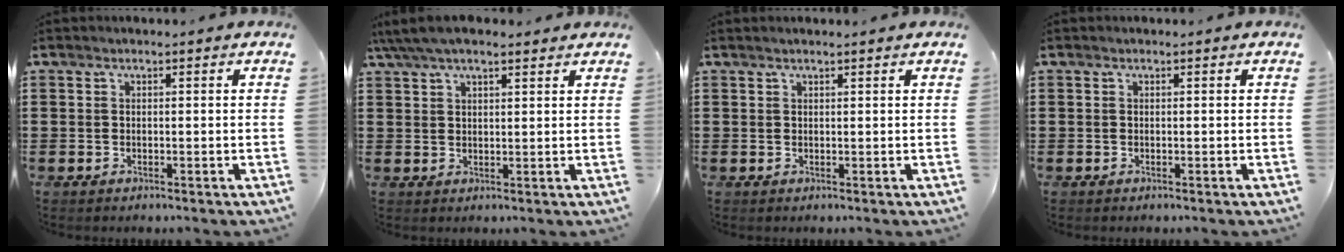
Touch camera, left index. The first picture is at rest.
{"total": 5.0, "force": [3.8, 1.3, 2.9], "torque": [-0.065, 0.002, 0.070]}
{"total": 0.8, "force": [0.6, -0.1, 0.5], "torque": [-0.009, -0.001, 0.011]}
{"total": 0.0}